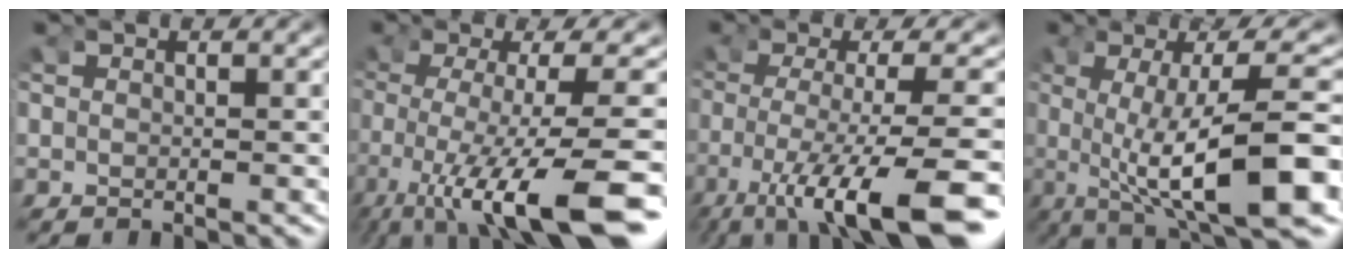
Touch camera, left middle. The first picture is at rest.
{"total": 9.5, "force": [-4.6, 2.7, 7.9], "torque": [-0.145, -0.032, -0.046]}
{"total": 9.9, "force": [-5.5, 2.8, 7.8], "torque": [-0.136, -0.033, -0.062]}
{"total": 10.9, "force": [-2.0, 3.2, 10.2], "torque": [-0.152, -0.021, -0.015]}